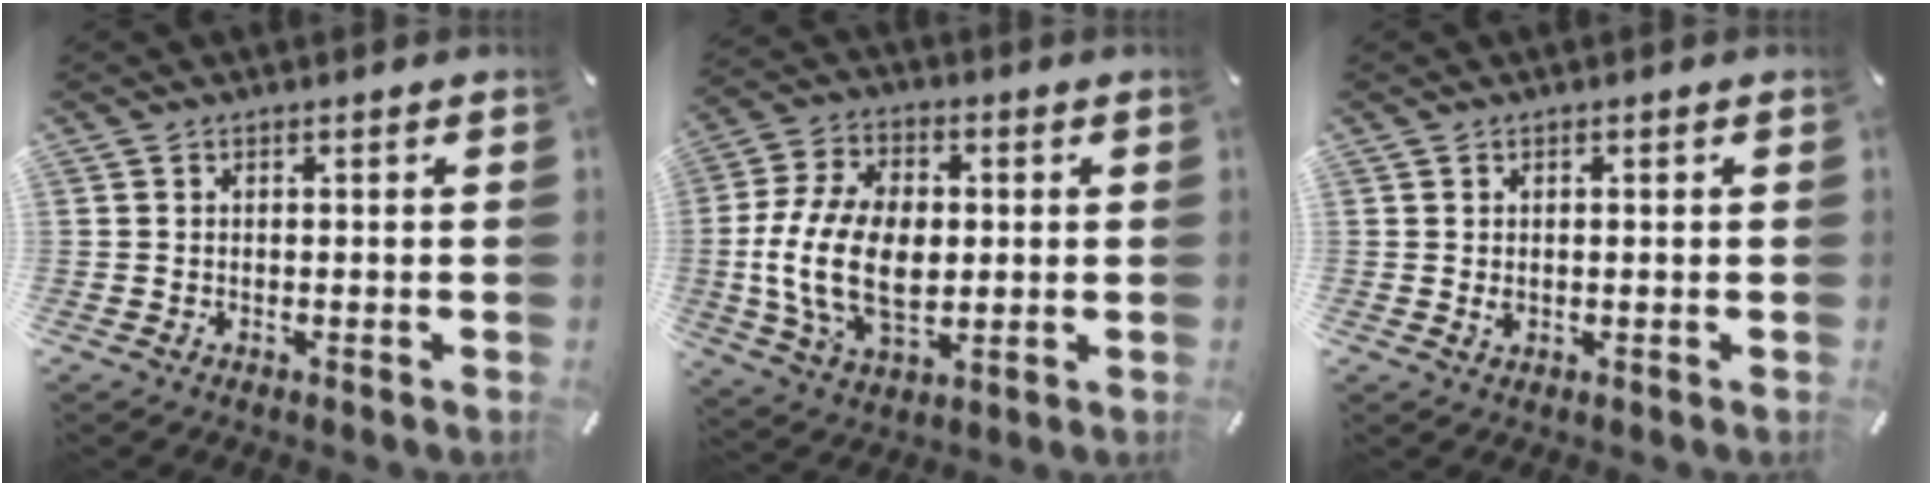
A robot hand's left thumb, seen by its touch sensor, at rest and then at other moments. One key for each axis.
{"total": 17.8, "fx": -0.9, "fy": 11.8, "fz": 13.3, "tx": -0.284, "ty": 0.003, "tz": -0.016}
{"total": 1.0, "fx": 0.2, "fy": 0.7, "fz": 0.7, "tx": -0.006, "ty": 0.000, "tz": 0.000}